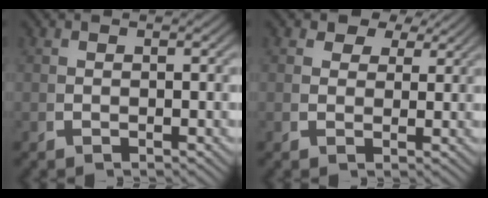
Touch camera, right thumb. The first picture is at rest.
{"total": 3.9, "force": [2.7, 2.3, 1.6], "torque": [-0.027, -0.001, 0.044]}